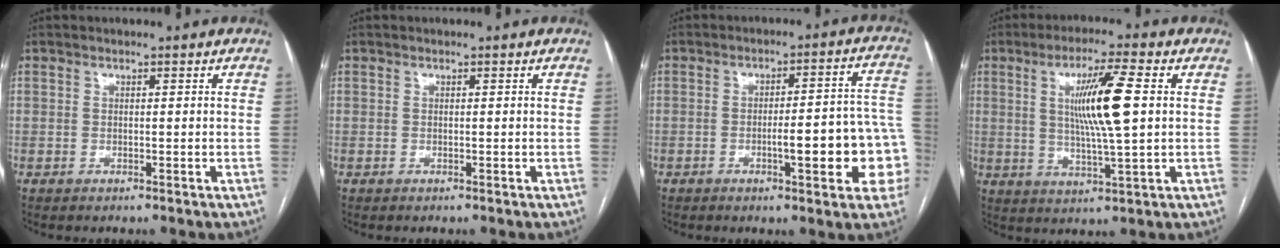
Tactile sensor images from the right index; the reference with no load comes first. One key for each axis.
{"total": 0.0}
{"total": 12.7, "fx": -3.4, "fy": 2.4, "fz": 12.0, "tx": -0.119, "ty": 0.033, "tz": -0.037}
{"total": 10.5, "fx": 1.9, "fy": 0.1, "fz": 10.3, "tx": -0.186, "ty": -0.002, "tz": 0.035}